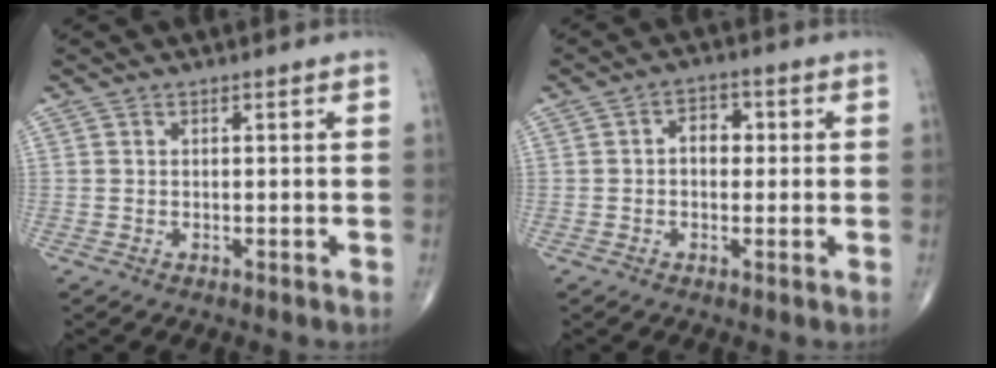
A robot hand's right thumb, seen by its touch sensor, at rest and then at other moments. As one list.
[{"total": 3.8, "force": [0.1, 2.8, 2.6], "torque": [-0.020, 0.011, -0.008]}]